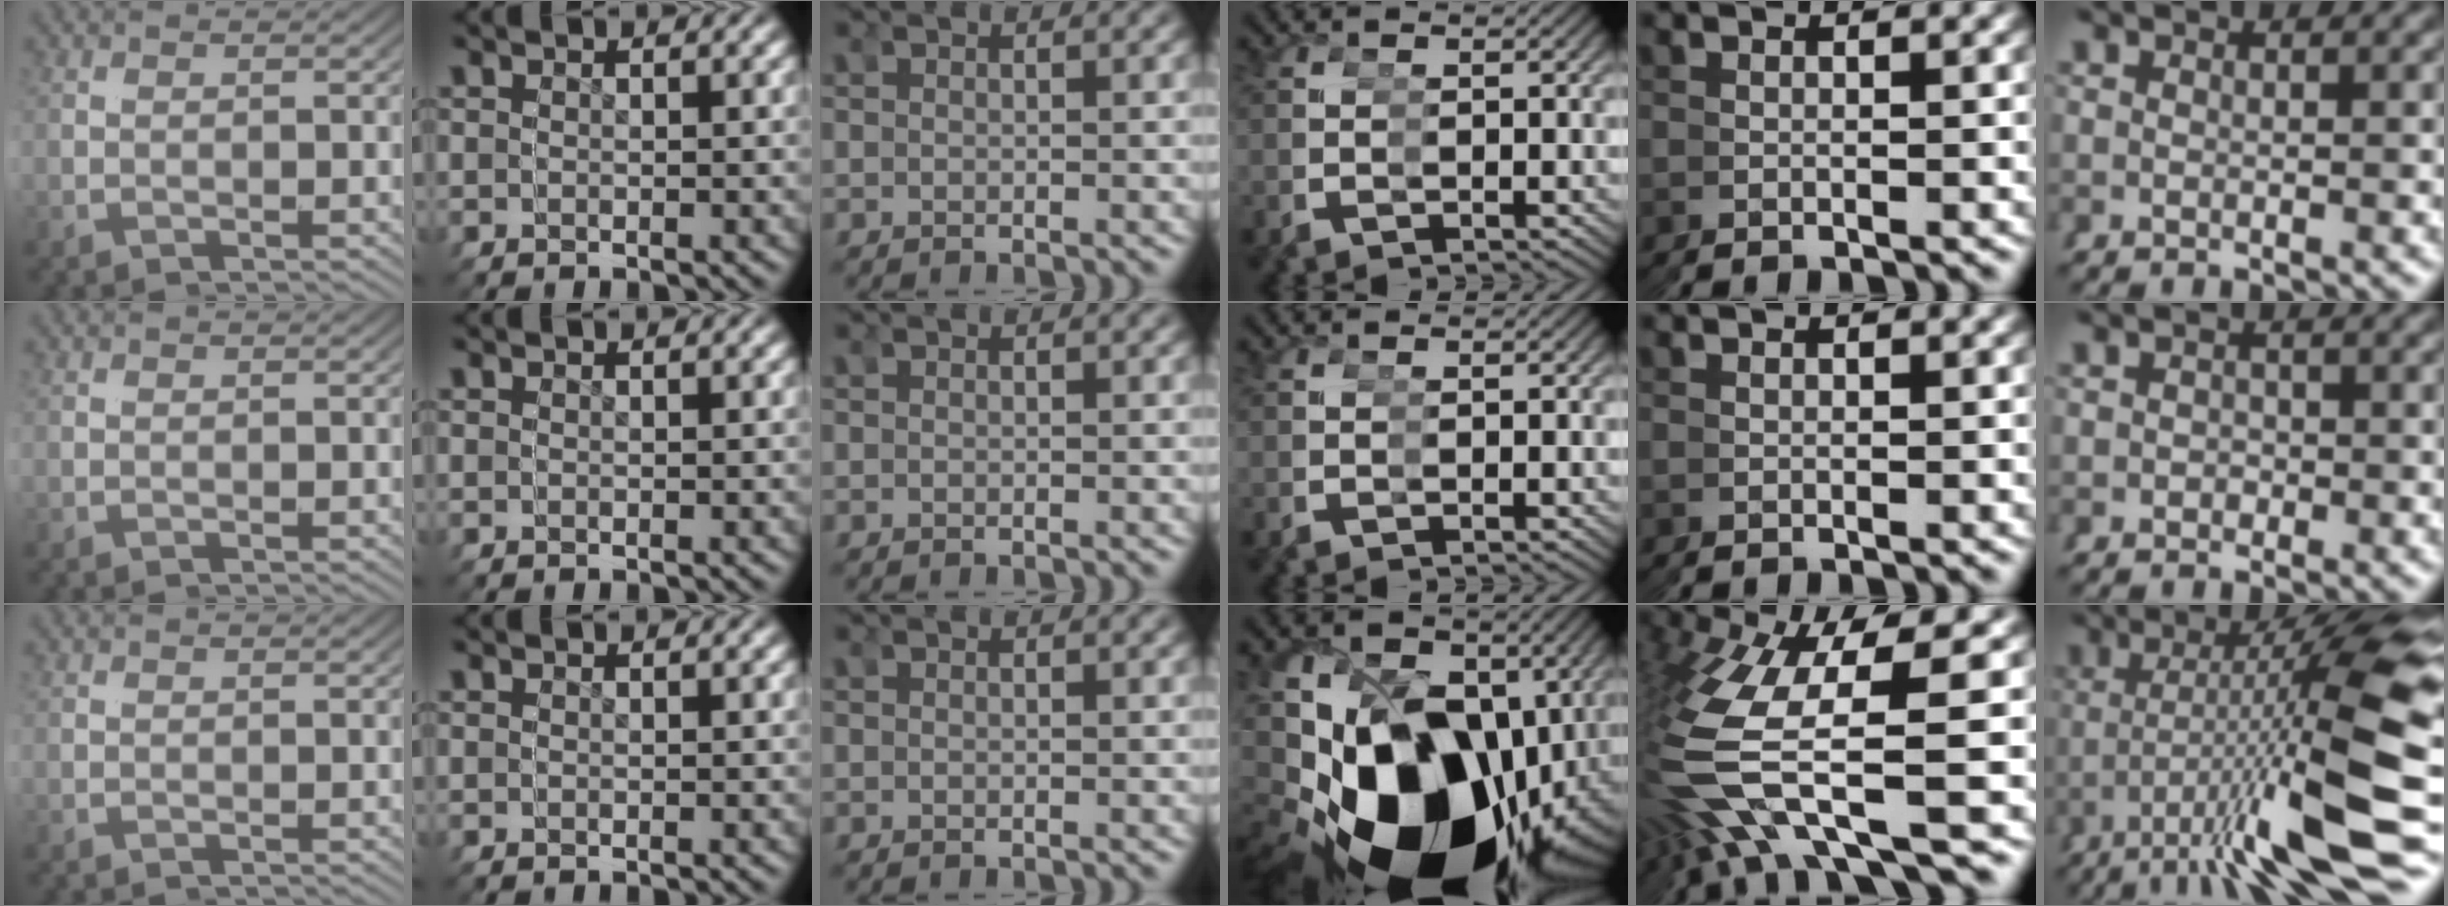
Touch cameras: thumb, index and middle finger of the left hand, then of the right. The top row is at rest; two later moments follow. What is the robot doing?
{"motion": "grasp_and_lifting", "object": "scissors"}